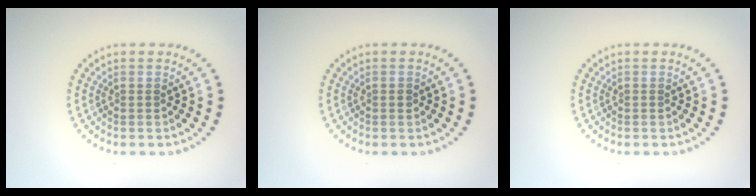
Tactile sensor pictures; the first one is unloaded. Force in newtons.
{"total": 0.6, "press": 0.6, "slide": 0.1}
{"total": 0.0}